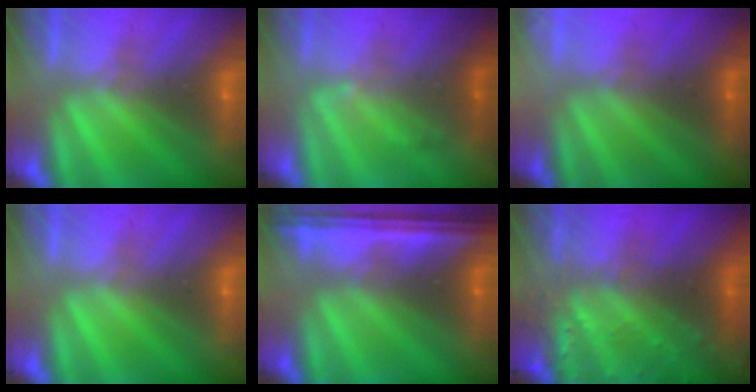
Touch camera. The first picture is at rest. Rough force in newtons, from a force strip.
{"total": 2.1}
{"total": 2.1}
{"total": 0.0}
{"total": 6.3}
{"total": 6.6}